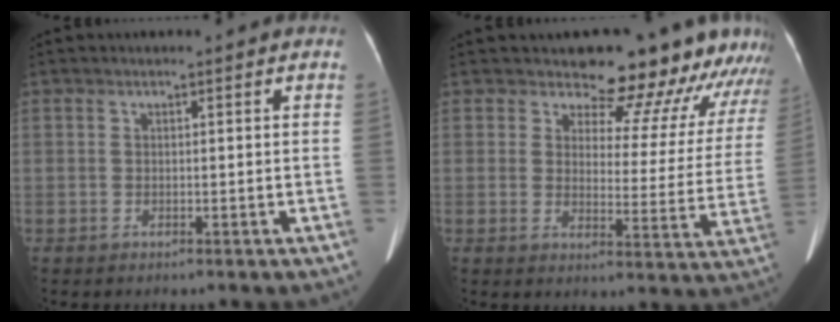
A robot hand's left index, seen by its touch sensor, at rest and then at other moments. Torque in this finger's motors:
{"motor_torque": [1.14, -1.00, 0.74, 0.02]}